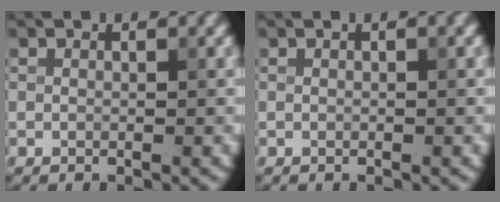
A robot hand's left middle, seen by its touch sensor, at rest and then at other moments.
{"total": 0.5, "force": [0.1, 0.0, 0.5], "torque": [-0.008, 0.005, 0.001]}